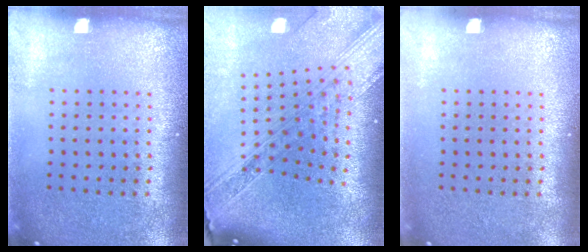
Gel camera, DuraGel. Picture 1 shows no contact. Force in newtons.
{"total": 3.9, "press": 2.8, "slide": 2.6}
{"total": 0.0}